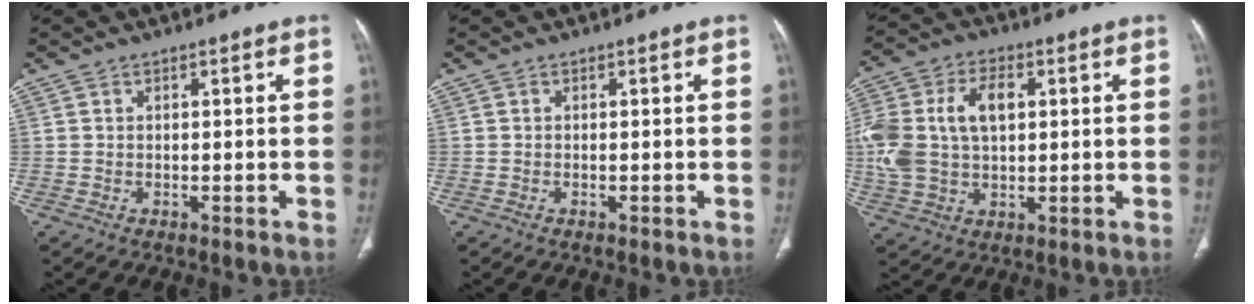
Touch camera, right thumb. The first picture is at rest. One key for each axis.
{"total": 0.0}
{"total": 16.7, "fx": 2.4, "fy": 10.7, "fz": 12.6, "tx": -0.283, "ty": 0.017, "tz": 0.049}